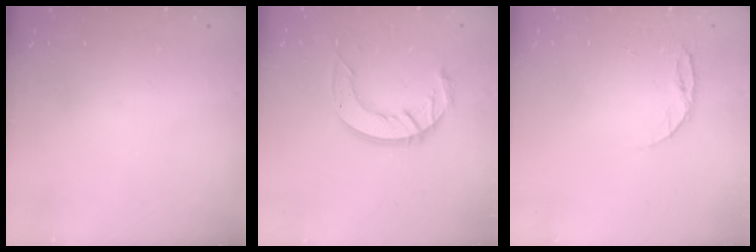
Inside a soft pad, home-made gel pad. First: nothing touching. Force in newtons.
{"total": 11.1, "press": 11.1, "slide": 1.0}
{"total": 5.4, "press": 5.3, "slide": 0.6}